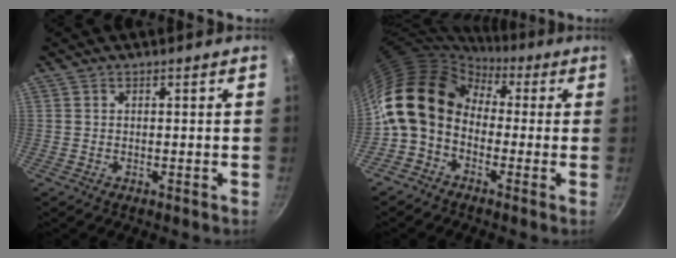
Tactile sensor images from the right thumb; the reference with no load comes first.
{"total": 13.8, "force": [0.0, 10.5, 9.0], "torque": [-0.139, 0.035, -0.025]}